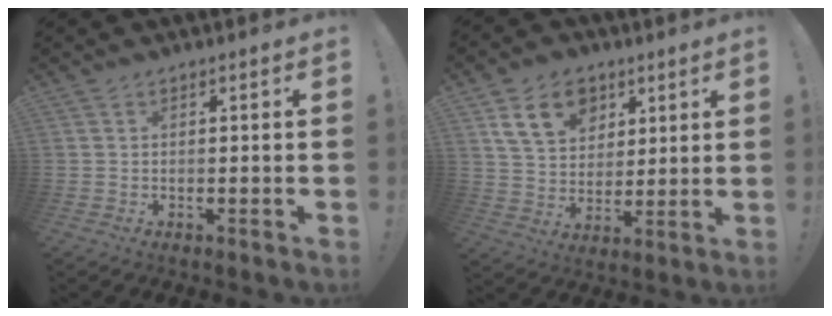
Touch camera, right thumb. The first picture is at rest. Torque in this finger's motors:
{"motor_torque": [0.48, 1.57, -0.05, 0.12, -0.03]}